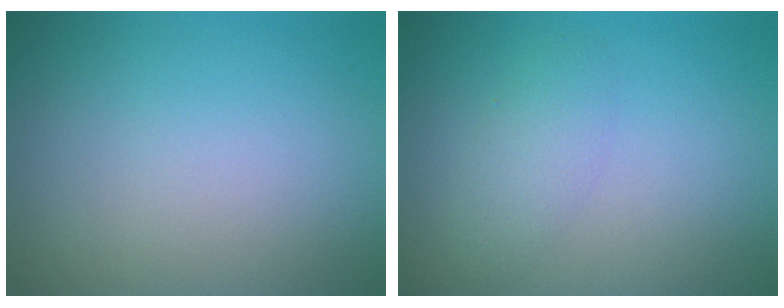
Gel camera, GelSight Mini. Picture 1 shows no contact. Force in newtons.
{"total": 1.9, "press": 1.9, "slide": 0.1}